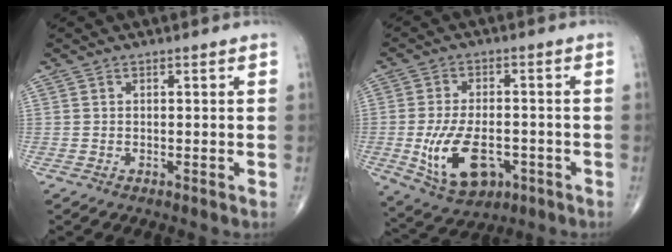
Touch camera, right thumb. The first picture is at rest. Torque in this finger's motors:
{"motor_torque": [-0.10, 1.07, 0.73, 0.49, 0.31]}